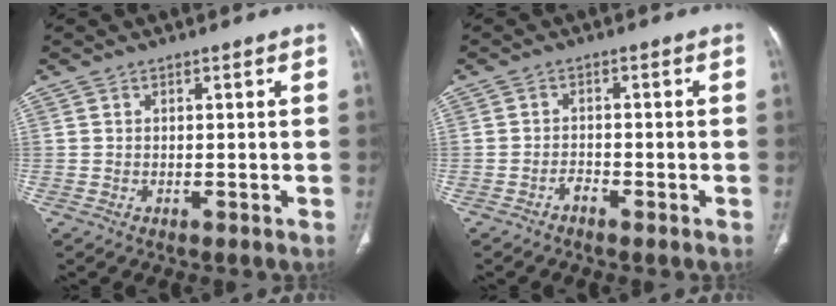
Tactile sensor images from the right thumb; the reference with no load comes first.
{"total": 1.5, "force": [-1.3, 0.5, 0.6], "torque": [-0.012, 0.009, -0.024]}